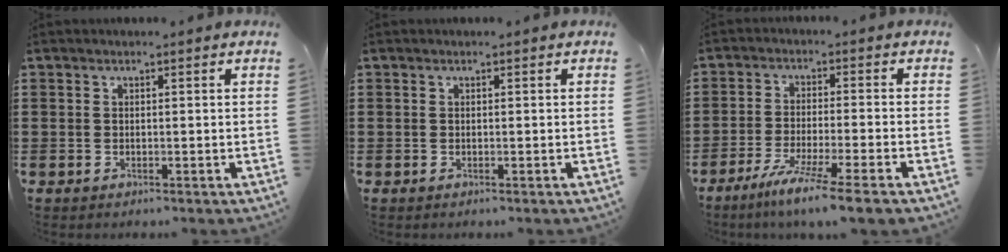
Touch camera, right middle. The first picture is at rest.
{"total": 0.0}
{"total": 6.3, "force": [-5.1, -0.6, 3.7], "torque": [-0.070, -0.019, -0.094]}